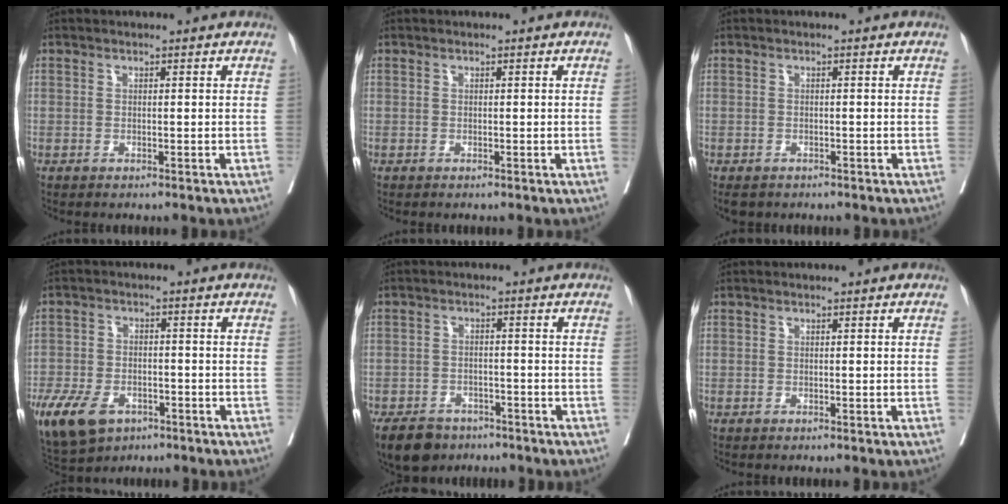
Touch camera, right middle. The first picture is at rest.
{"total": 0.6, "force": [0.0, -0.2, 0.5], "torque": [-0.005, 0.001, -0.003]}
{"total": 2.5, "force": [-2.0, 1.3, 0.7], "torque": [-0.012, -0.003, -0.027]}
{"total": 12.7, "force": [-7.1, 8.0, 6.8], "torque": [-0.156, -0.004, -0.112]}
{"total": 7.9, "force": [-5.9, 4.6, 2.6], "torque": [-0.047, -0.003, -0.094]}
{"total": 0.0}